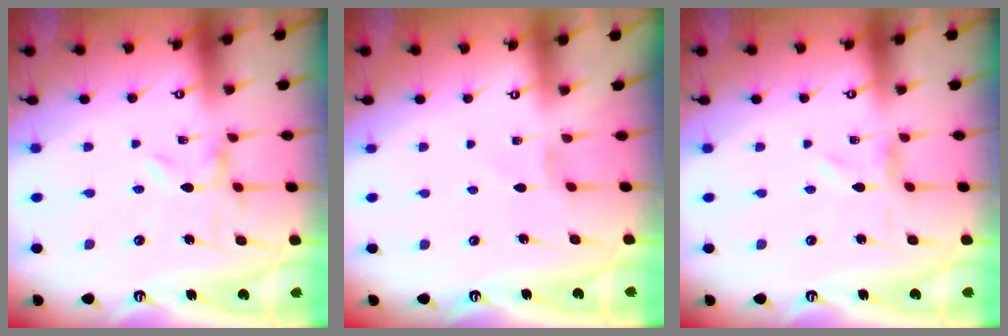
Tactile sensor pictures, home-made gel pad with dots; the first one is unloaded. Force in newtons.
{"total": 0.0}
{"total": 0.0}